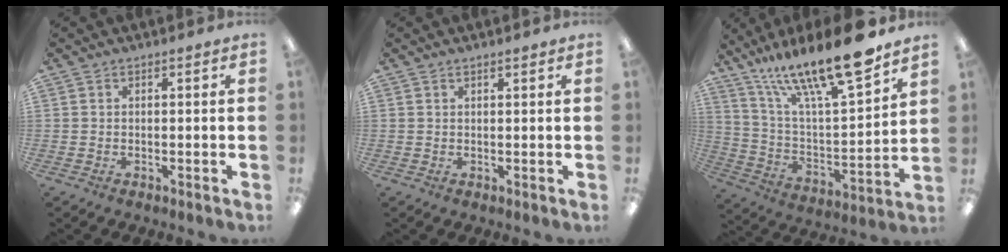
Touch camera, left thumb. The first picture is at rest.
{"total": 1.2, "force": [1.0, 0.2, 0.7], "torque": [-0.015, 0.001, 0.017]}
{"total": 22.1, "force": [17.6, 4.2, 12.8], "torque": [-0.216, -0.124, 0.292]}